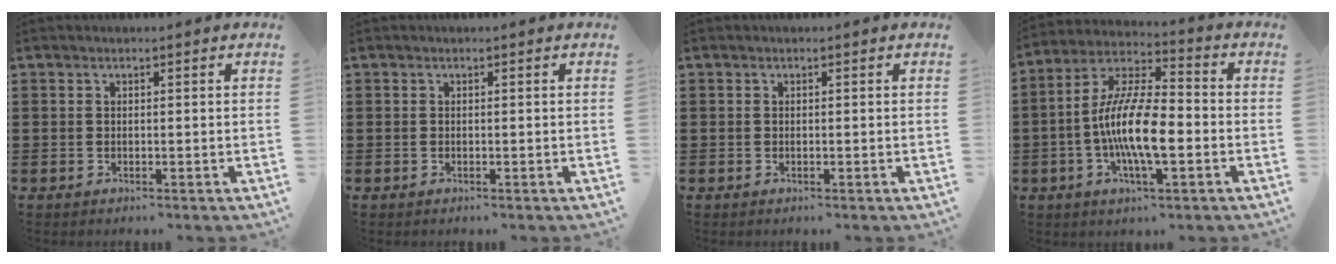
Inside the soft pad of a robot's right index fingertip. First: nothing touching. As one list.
[{"total": 0.0}, {"total": 0.0}, {"total": 12.1, "force": [-2.6, 3.7, 11.2], "torque": [-0.235, -0.010, -0.050]}]